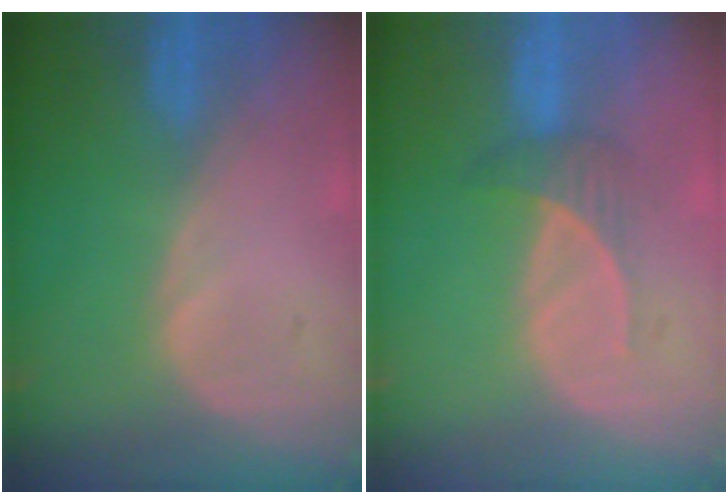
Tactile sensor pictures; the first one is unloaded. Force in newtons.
{"total": 2.8, "press": 2.7, "slide": 0.9}